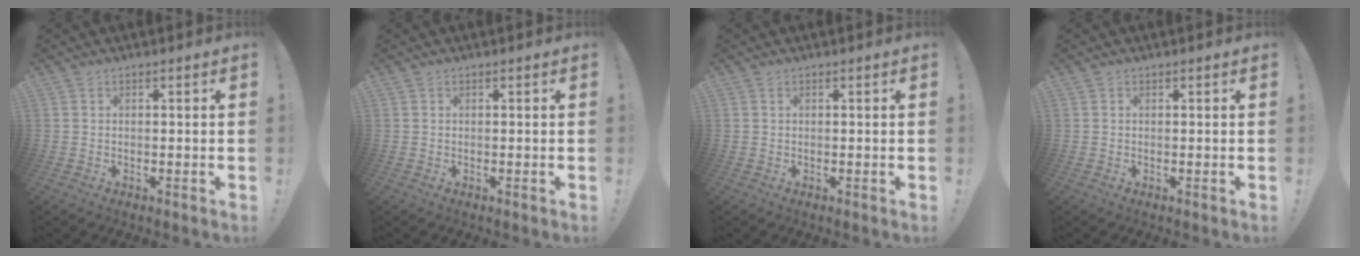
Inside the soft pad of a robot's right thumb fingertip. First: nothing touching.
{"total": 0.0}
{"total": 0.0}
{"total": 0.0}